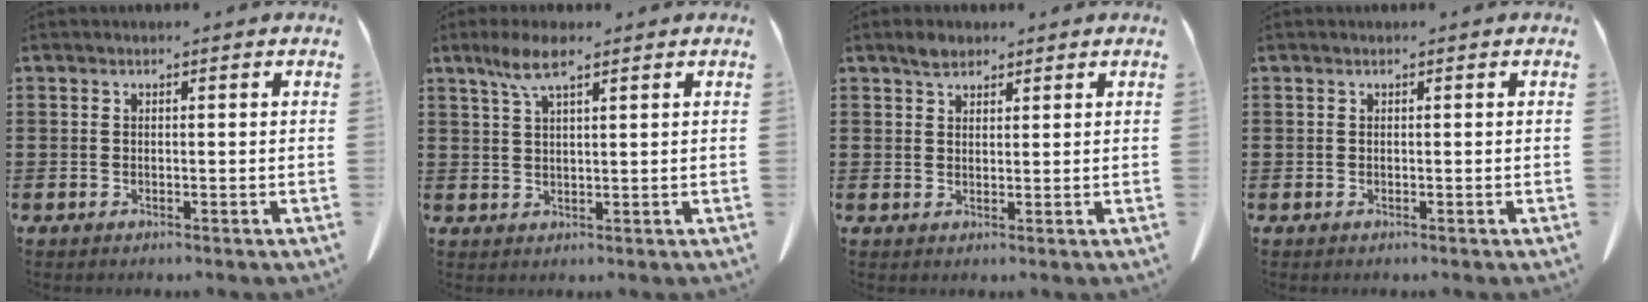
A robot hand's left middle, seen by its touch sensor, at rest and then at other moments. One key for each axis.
{"total": 5.2, "fx": 3.0, "fy": 1.1, "fz": 4.0, "tx": -0.086, "ty": 0.005, "tz": 0.053}
{"total": 2.3, "fx": 1.8, "fy": 1.0, "fz": 0.9, "tx": -0.013, "ty": 0.000, "tz": 0.033}
{"total": 0.0}